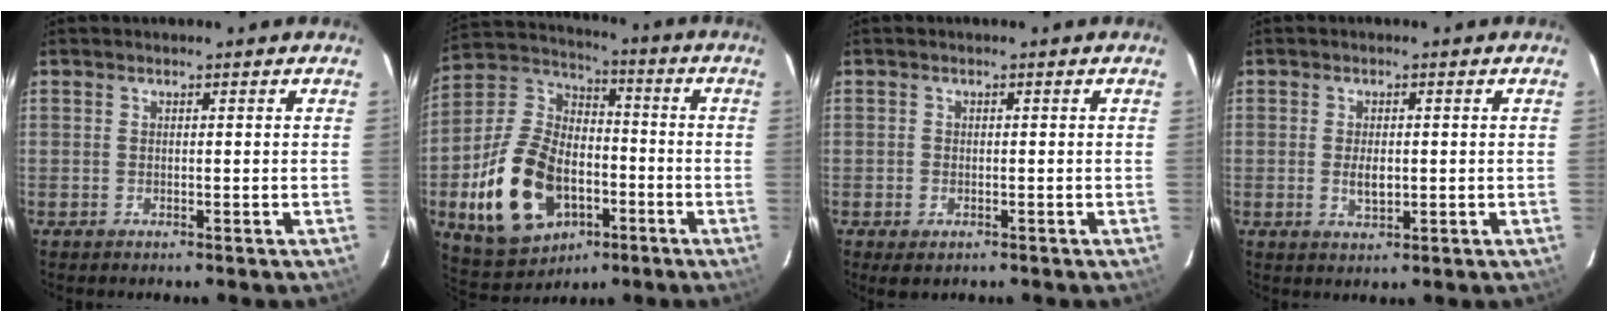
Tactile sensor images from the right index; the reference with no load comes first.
{"total": 19.8, "force": [-6.6, 12.9, 13.5], "torque": [-0.297, 0.013, -0.095]}
{"total": 2.5, "force": [-1.3, 1.7, 1.3], "torque": [-0.023, -0.005, -0.019]}
{"total": 3.2, "force": [-0.4, 1.7, 2.8], "torque": [-0.050, -0.005, -0.004]}